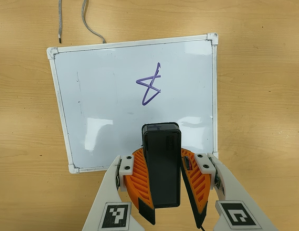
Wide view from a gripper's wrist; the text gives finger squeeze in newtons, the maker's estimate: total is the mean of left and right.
{"total": 11.6, "left": 11.2, "right": 12.0}